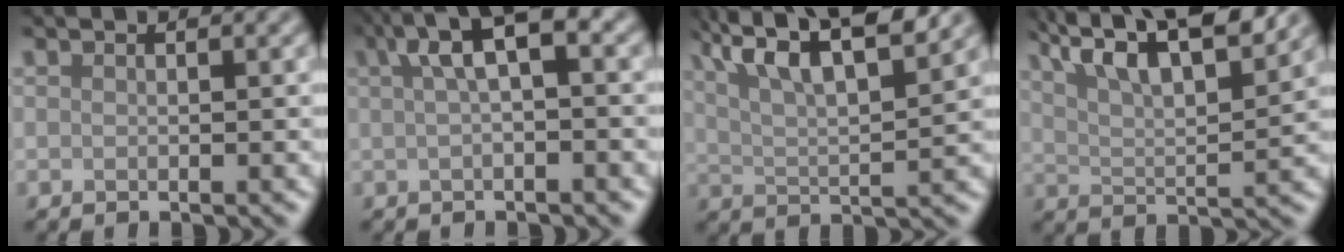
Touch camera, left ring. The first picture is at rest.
{"total": 5.2, "force": [1.9, 1.6, 4.5], "torque": [-0.072, 0.019, 0.025]}
{"total": 9.3, "force": [5.7, 2.6, 6.9], "torque": [-0.114, 0.022, 0.073]}
{"total": 11.2, "force": [7.6, 3.2, 7.5], "torque": [-0.115, 0.026, 0.087]}